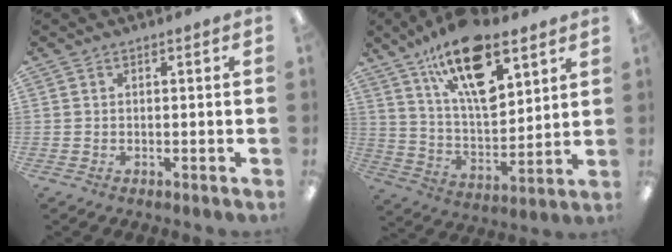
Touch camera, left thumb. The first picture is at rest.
{"total": 20.2, "force": [12.3, 8.5, 13.6], "torque": [-0.238, -0.060, 0.209]}